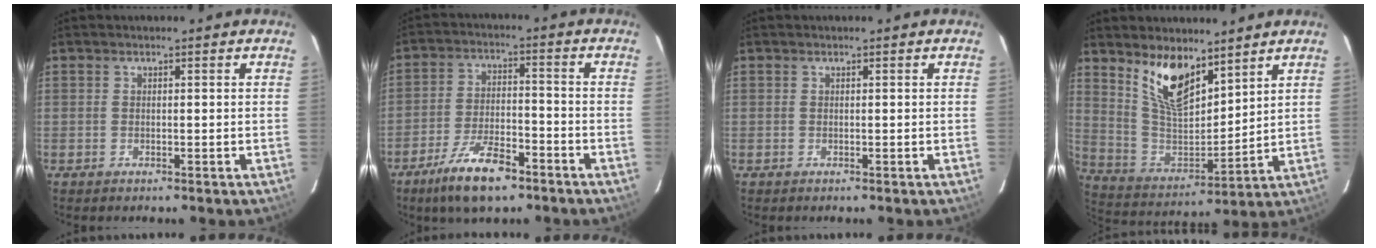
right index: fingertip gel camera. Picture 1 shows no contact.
{"total": 11.5, "force": [-7.8, 4.1, 7.4], "torque": [-0.161, -0.007, -0.136]}
{"total": 0.0}
{"total": 13.1, "force": [8.9, 5.2, 8.0], "torque": [-0.155, -0.007, 0.182]}